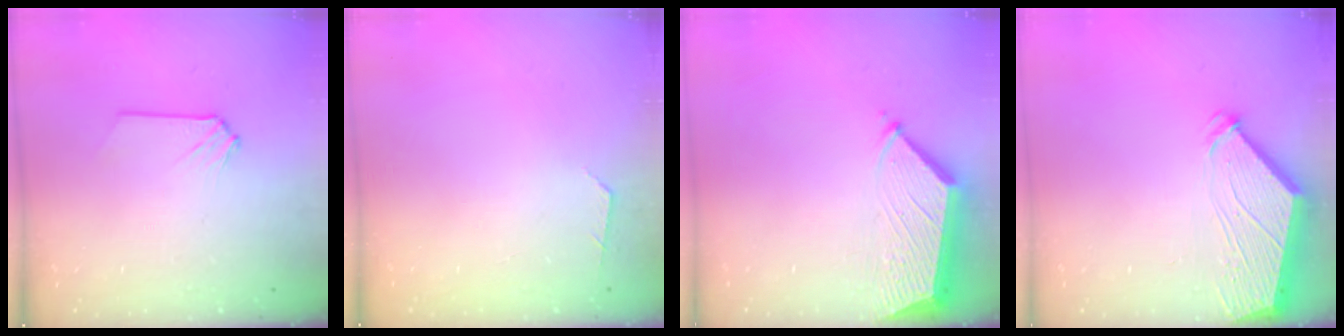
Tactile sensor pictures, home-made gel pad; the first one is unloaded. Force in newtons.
{"total": 1.7, "press": 1.7, "slide": 0.2}
{"total": 5.6, "press": 5.6, "slide": 0.6}
{"total": 5.3, "press": 5.3, "slide": 0.6}